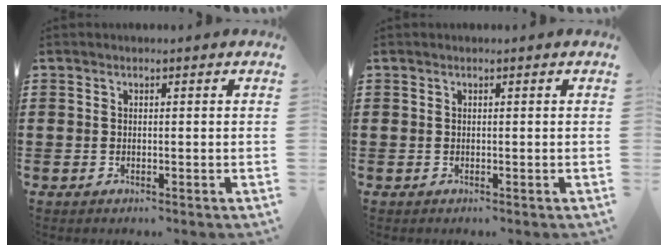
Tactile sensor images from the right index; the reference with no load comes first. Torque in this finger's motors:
{"motor_torque": [-0.94, 1.20, 0.00, 0.00]}